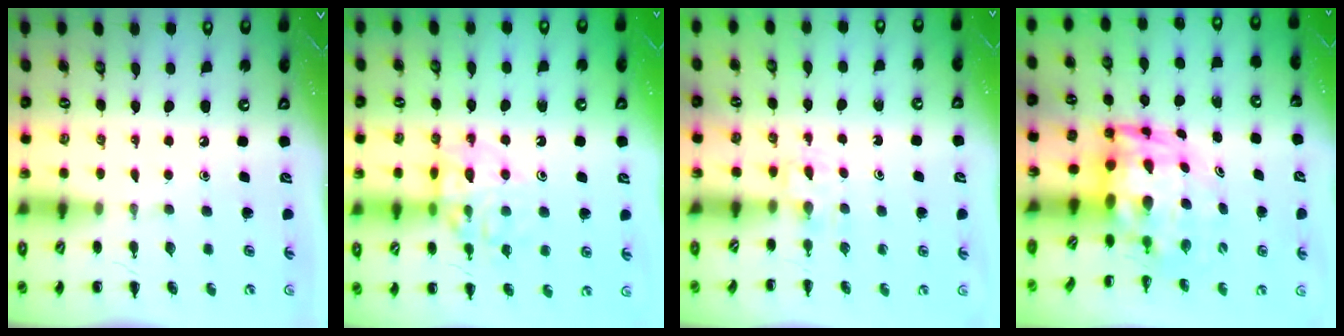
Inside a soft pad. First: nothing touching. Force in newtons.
{"total": 12.3, "press": 12.2, "slide": 1.5}
{"total": 2.6, "press": 2.4, "slide": 1.0}
{"total": 5.6, "press": 5.3, "slide": 1.8}